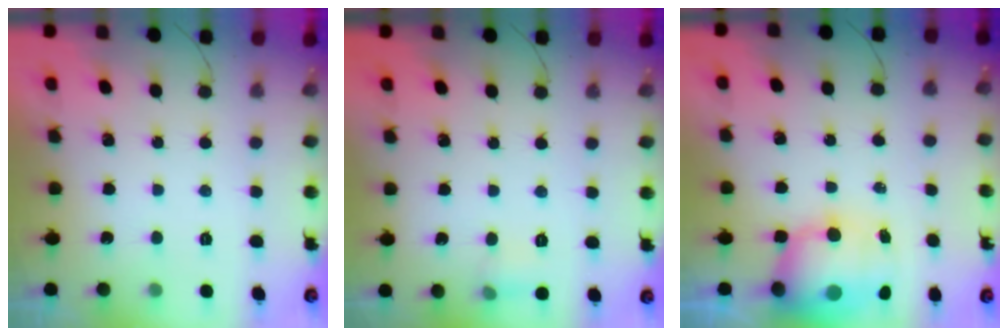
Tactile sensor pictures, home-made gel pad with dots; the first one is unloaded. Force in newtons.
{"total": 5.1, "press": 4.9, "slide": 1.4}
{"total": 12.5, "press": 12.2, "slide": 3.0}